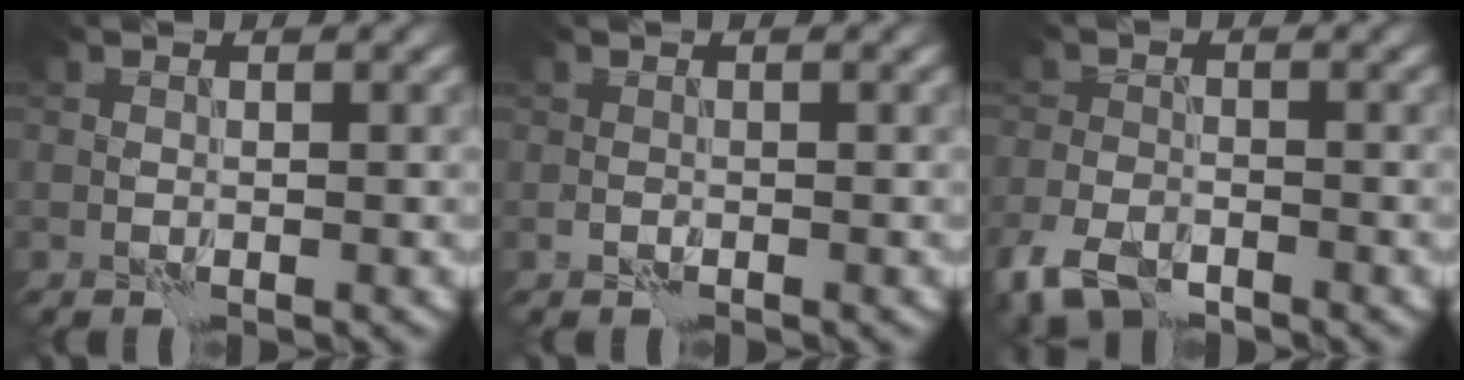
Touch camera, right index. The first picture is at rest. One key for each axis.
{"total": 0.0}
{"total": 4.3, "fx": -2.8, "fy": 2.3, "fz": 2.3, "tx": -0.051, "ty": -0.007, "tz": -0.062}